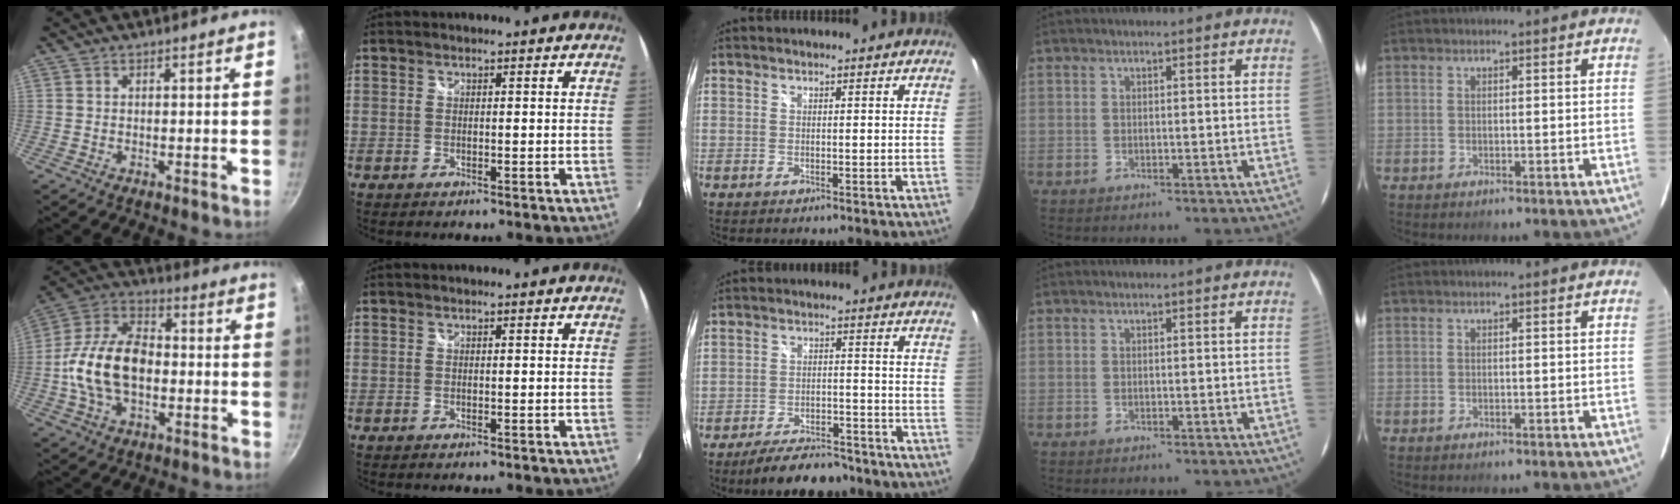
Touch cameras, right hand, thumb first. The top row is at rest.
{"thumb": {"total": 16.3, "force": [-1.8, 10.2, 12.6], "torque": [-0.209, 0.035, -0.048]}, "middle": {"total": 11.4, "force": [-9.6, 3.8, 4.9], "torque": [-0.103, 0.008, -0.135]}}